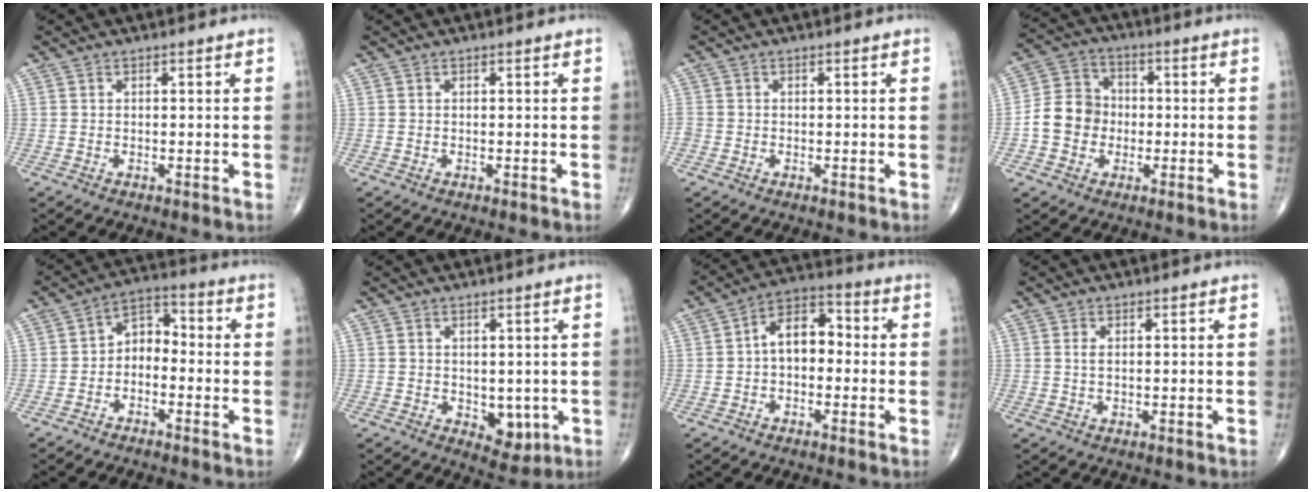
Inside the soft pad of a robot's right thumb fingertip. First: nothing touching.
{"total": 0.0}
{"total": 1.5, "force": [-0.5, 1.3, 0.5], "torque": [-0.011, 0.002, -0.013]}
{"total": 9.4, "force": [-1.6, 8.3, 4.2], "torque": [-0.055, 0.029, -0.039]}
{"total": 6.0, "force": [-2.0, 4.2, 3.9], "torque": [-0.046, 0.039, -0.050]}
{"total": 5.1, "force": [-0.7, 3.4, 3.7], "torque": [-0.022, -0.010, 0.002]}
{"total": 8.5, "force": [-0.4, 5.5, 6.4], "torque": [-0.081, 0.033, -0.022]}
{"total": 1.2, "force": [0.3, 0.5, 1.0], "torque": [-0.025, 0.001, 0.007]}